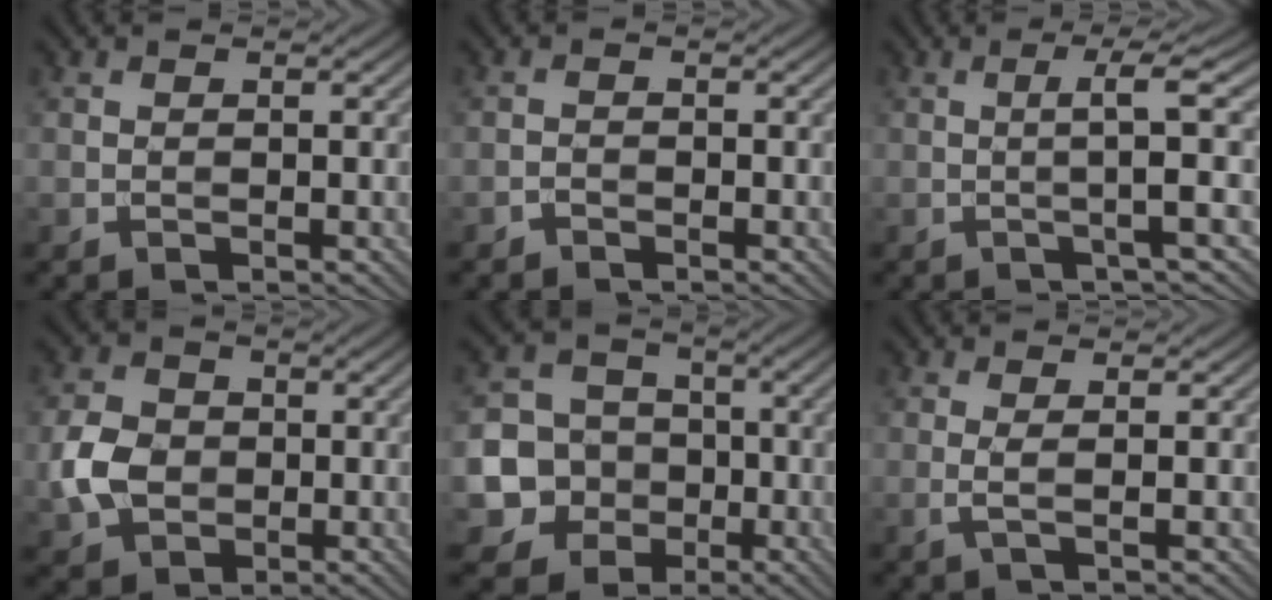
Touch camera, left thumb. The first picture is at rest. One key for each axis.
{"total": 0.8, "fx": -0.7, "fy": 0.3, "fz": 0.2, "tx": -0.002, "ty": 0.000, "tz": -0.017}
{"total": 4.9, "fx": 0.0, "fy": -0.1, "fz": 4.9, "tx": -0.085, "ty": 0.014, "tz": -0.009}
{"total": 5.8, "fx": -0.7, "fy": 4.7, "fz": 3.2, "tx": -0.086, "ty": -0.001, "tz": -0.021}
{"total": 9.3, "fx": -2.8, "fy": 8.5, "fz": 2.6, "tx": -0.067, "ty": -0.011, "tz": -0.084}
{"total": 1.7, "fx": 0.3, "fy": 0.3, "fz": 1.7, "tx": -0.035, "ty": 0.003, "tz": -0.002}